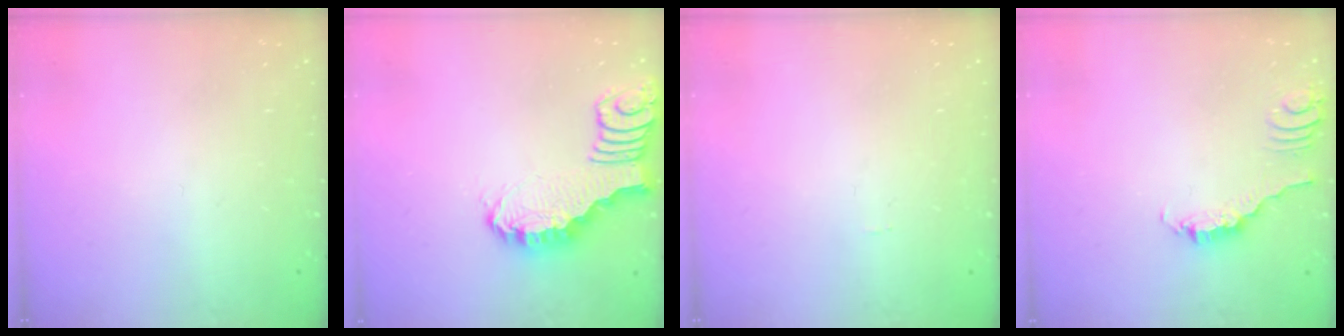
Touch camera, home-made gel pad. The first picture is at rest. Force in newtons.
{"total": 2.4, "press": 2.4, "slide": 0.2}
{"total": 1.0, "press": 1.0, "slide": 0.0}
{"total": 2.2, "press": 2.1, "slide": 0.3}